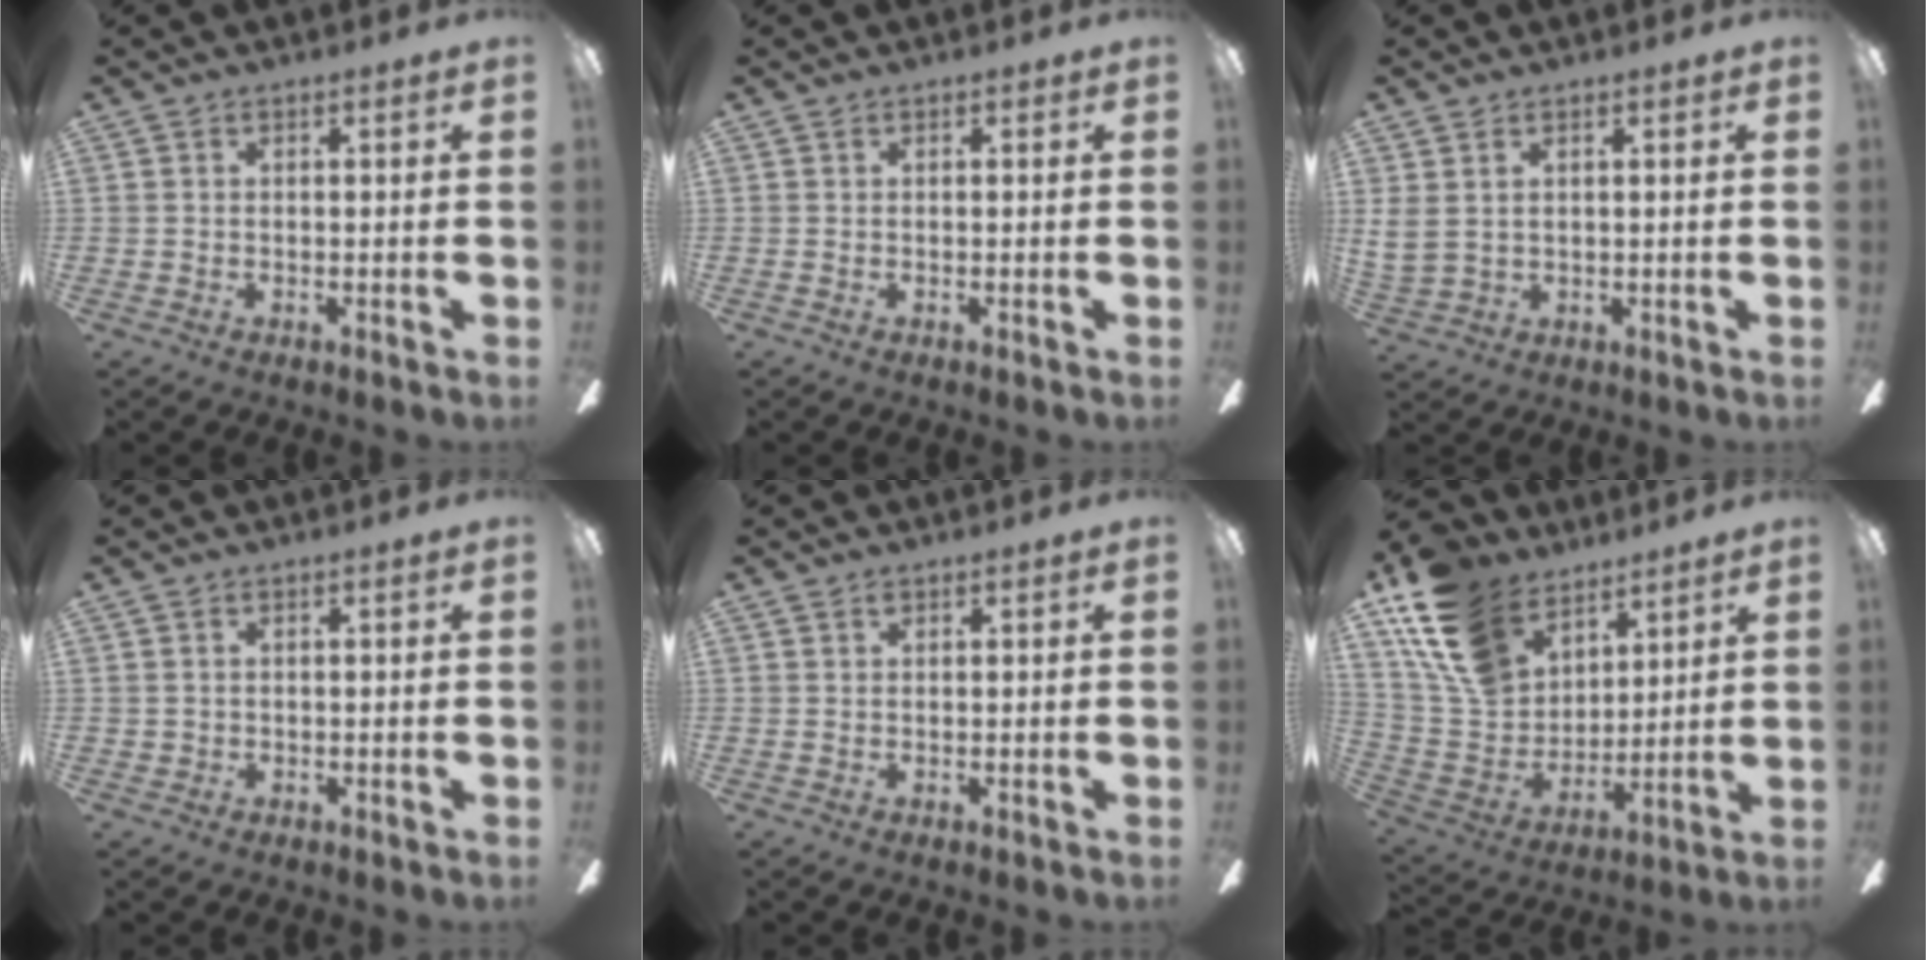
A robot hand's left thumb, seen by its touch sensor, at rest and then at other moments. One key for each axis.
{"total": 0.0}
{"total": 3.9, "fx": 2.0, "fy": 2.6, "fz": 2.1, "tx": -0.046, "ty": 0.002, "tz": 0.040}
{"total": 0.7, "fx": 0.0, "fy": 0.7, "fz": 0.0, "tx": -0.001, "ty": 0.003, "tz": 0.000}
{"total": 0.8, "fx": 0.5, "fy": 0.3, "fz": 0.5, "tx": -0.010, "ty": 0.004, "tz": 0.009}
{"total": 18.0, "fx": 11.8, "fy": 11.2, "fz": 7.9, "tx": -0.192, "ty": -0.046, "tz": 0.230}